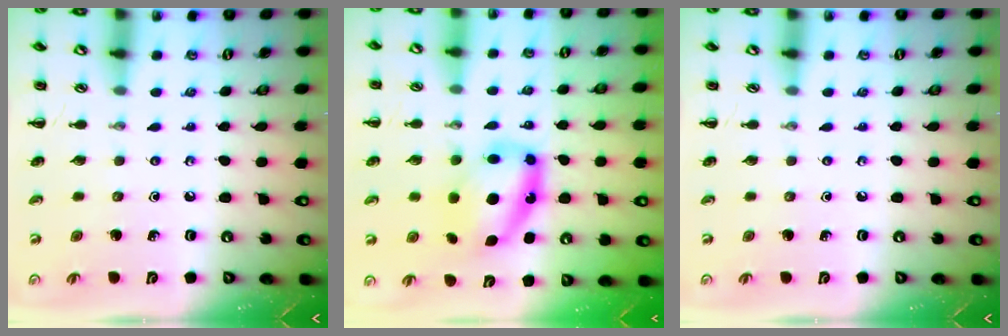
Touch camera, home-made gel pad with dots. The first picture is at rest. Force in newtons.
{"total": 10.0, "press": 9.8, "slide": 2.3}
{"total": 0.0}